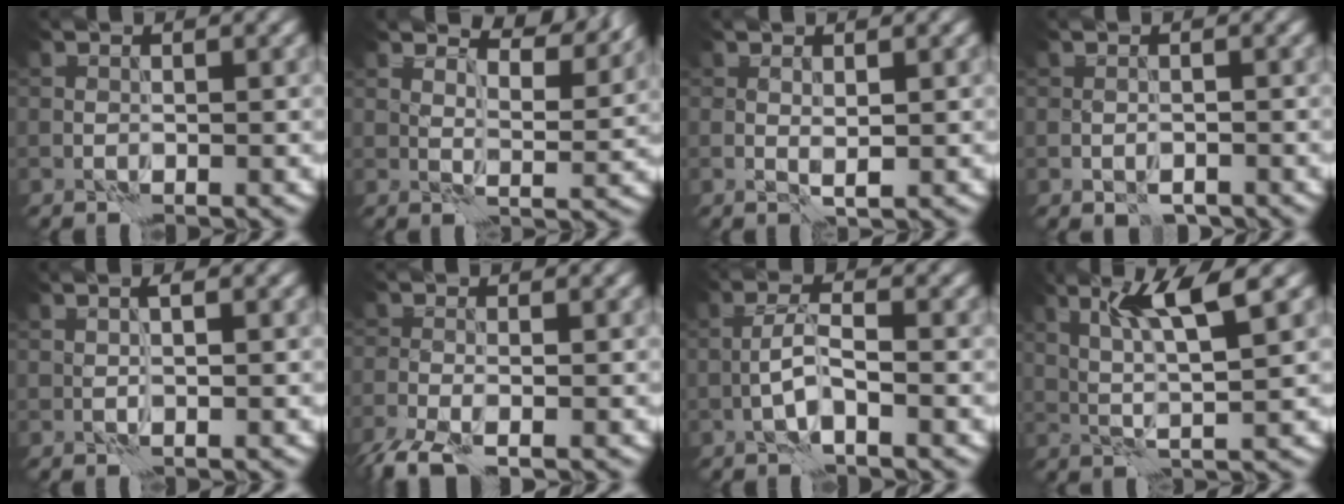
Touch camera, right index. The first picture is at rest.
{"total": 6.3, "force": [5.5, 1.4, 2.7], "torque": [-0.054, -0.004, 0.073]}
{"total": 1.1, "force": [0.3, 0.3, 1.0], "torque": [-0.021, -0.002, 0.008]}
{"total": 1.8, "force": [-0.9, 1.1, 1.0], "torque": [-0.021, -0.004, -0.014]}
{"total": 1.3, "force": [0.6, 0.4, 1.1], "torque": [-0.013, -0.008, 0.007]}
{"total": 3.6, "force": [-2.6, 1.0, 2.4], "torque": [-0.055, -0.013, -0.058]}
{"total": 2.8, "force": [-0.9, 0.6, 2.5], "torque": [-0.054, 0.010, -0.021]}
{"total": 5.2, "force": [2.2, 0.5, 4.7], "torque": [-0.097, -0.002, 0.046]}